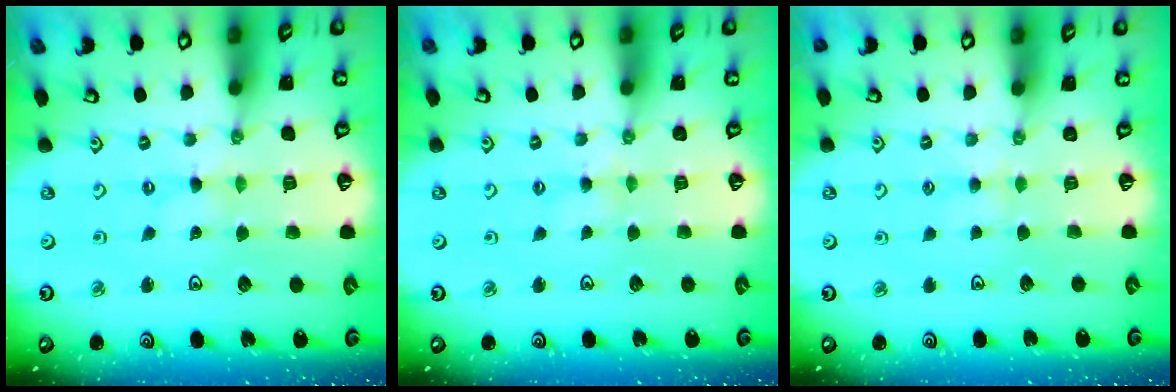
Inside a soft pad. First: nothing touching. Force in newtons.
{"total": 2.0, "press": 1.9, "slide": 0.3}
{"total": 2.3, "press": 2.3, "slide": 0.4}